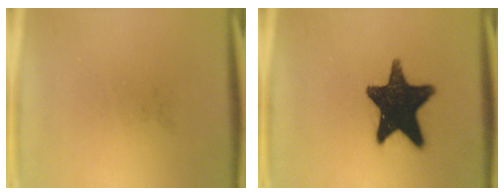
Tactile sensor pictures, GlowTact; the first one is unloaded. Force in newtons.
{"total": 17.4}